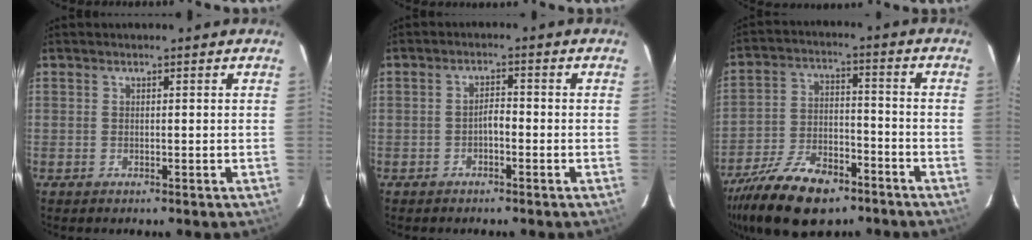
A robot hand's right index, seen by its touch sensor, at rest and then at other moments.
{"total": 1.9, "force": [-1.2, 0.7, 1.3], "torque": [-0.024, 0.007, -0.021]}
{"total": 18.2, "force": [-12.8, 8.0, 10.1], "torque": [-0.221, -0.023, -0.219]}